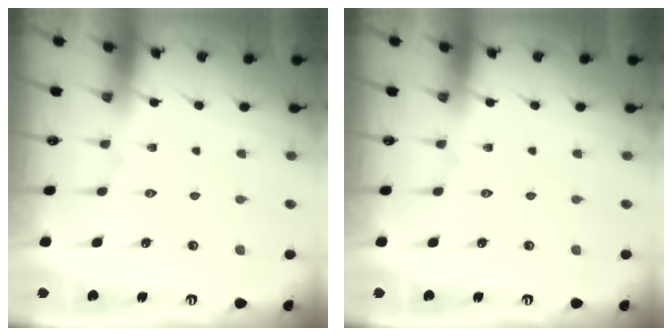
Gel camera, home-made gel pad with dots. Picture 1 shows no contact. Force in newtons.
{"total": 0.0}